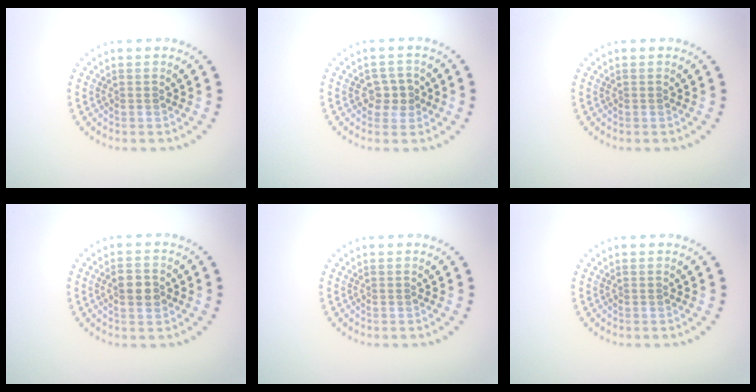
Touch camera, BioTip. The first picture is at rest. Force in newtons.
{"total": 2.2, "press": 2.1, "slide": 0.8}
{"total": 0.0}
{"total": 2.6, "press": 2.6, "slide": 0.2}
{"total": 0.0}
{"total": 0.0}